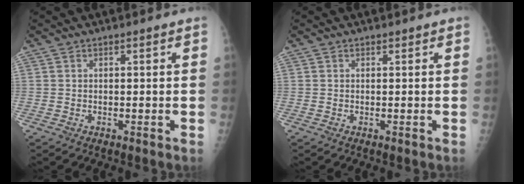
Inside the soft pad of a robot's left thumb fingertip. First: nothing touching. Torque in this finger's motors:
{"motor_torque": [-0.31, -0.15, -0.05, 0.05, 0.00]}